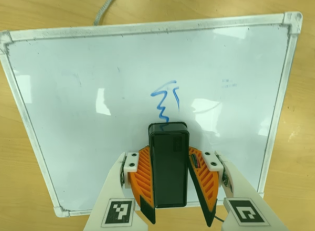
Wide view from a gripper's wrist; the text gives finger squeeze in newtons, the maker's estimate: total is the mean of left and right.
{"total": 6.3, "left": 6.6, "right": 5.9}